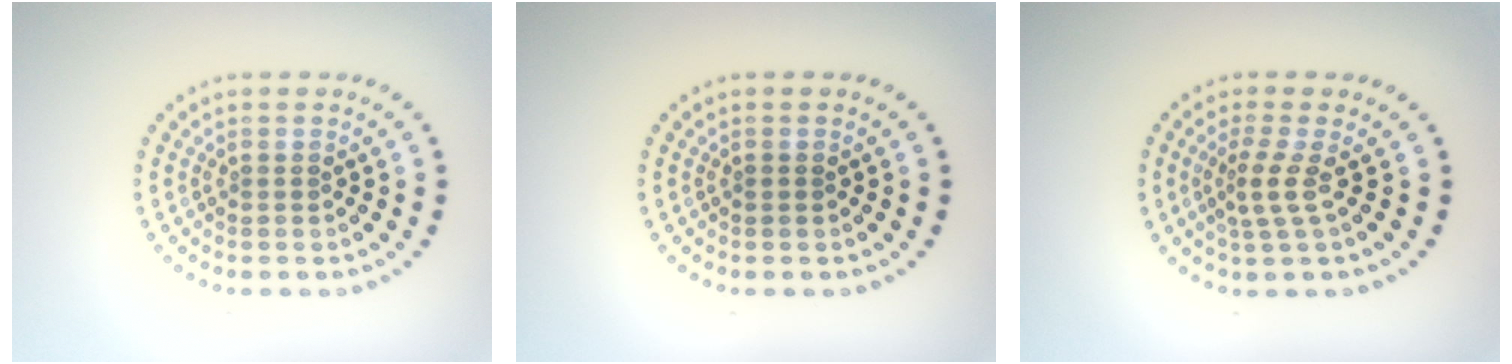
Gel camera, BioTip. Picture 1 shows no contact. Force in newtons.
{"total": 0.5, "press": 0.5, "slide": 0.1}
{"total": 2.2, "press": 1.5, "slide": 1.7}